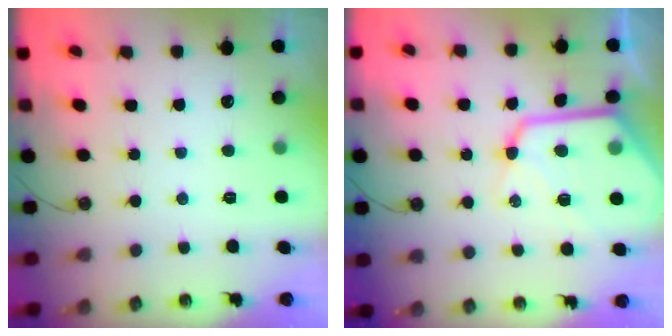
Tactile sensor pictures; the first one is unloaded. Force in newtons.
{"total": 18.0, "press": 17.9, "slide": 1.5}